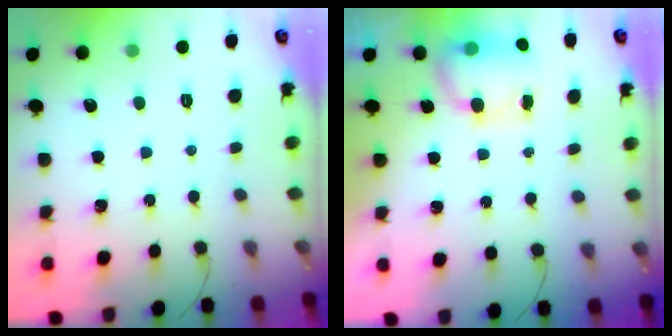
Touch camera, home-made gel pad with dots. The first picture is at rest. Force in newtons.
{"total": 7.1, "press": 7.1, "slide": 0.7}